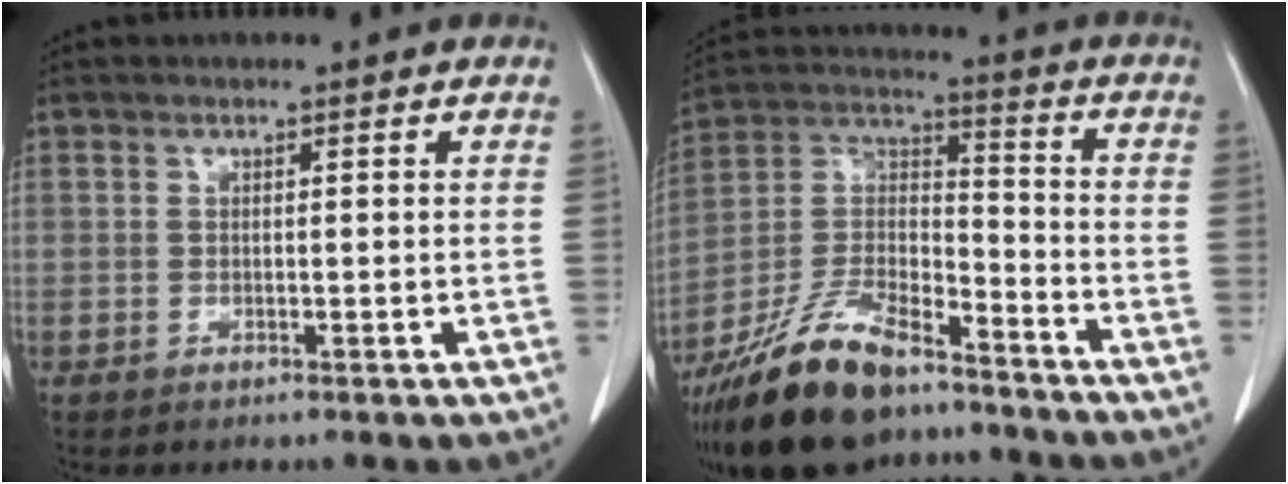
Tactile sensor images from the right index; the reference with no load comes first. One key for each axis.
{"total": 17.9, "fx": -13.5, "fy": 5.8, "fz": 10.2, "tx": -0.220, "ty": -0.001, "tz": -0.248}